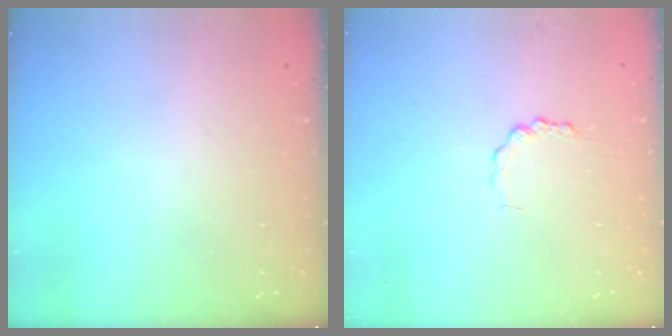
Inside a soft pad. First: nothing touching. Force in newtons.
{"total": 2.0, "press": 2.0, "slide": 0.1}